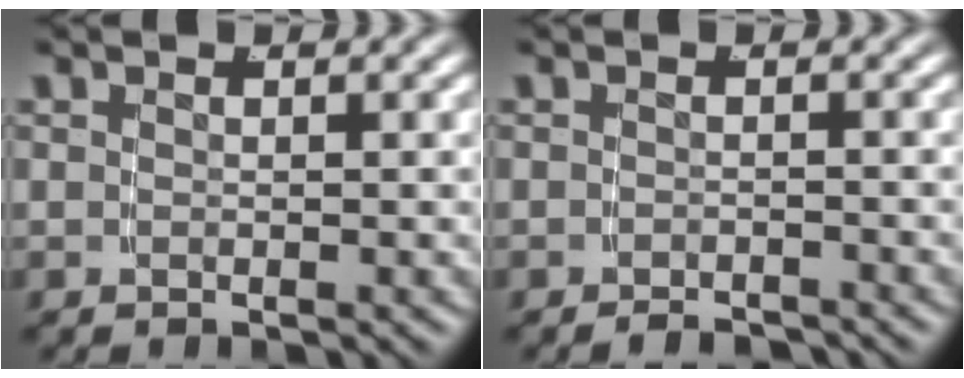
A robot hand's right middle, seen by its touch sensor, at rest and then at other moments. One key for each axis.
{"total": 2.1, "fx": -2.1, "fy": 0.0, "fz": 0.2, "tx": 0.000, "ty": -0.008, "tz": -0.032}